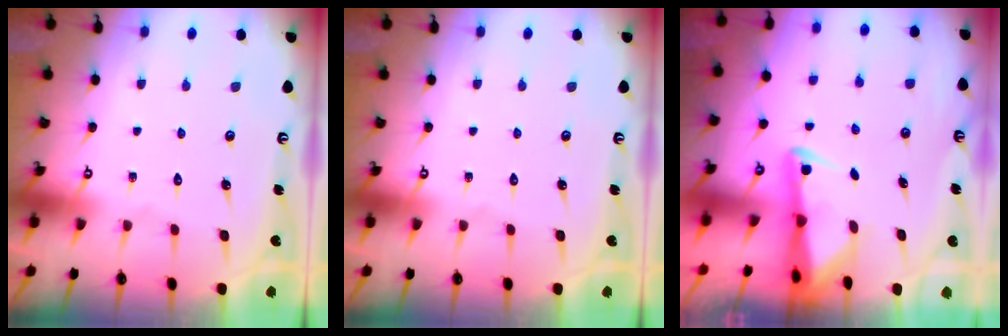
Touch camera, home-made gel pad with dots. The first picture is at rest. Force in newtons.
{"total": 0.0}
{"total": 2.3, "press": 2.2, "slide": 0.4}